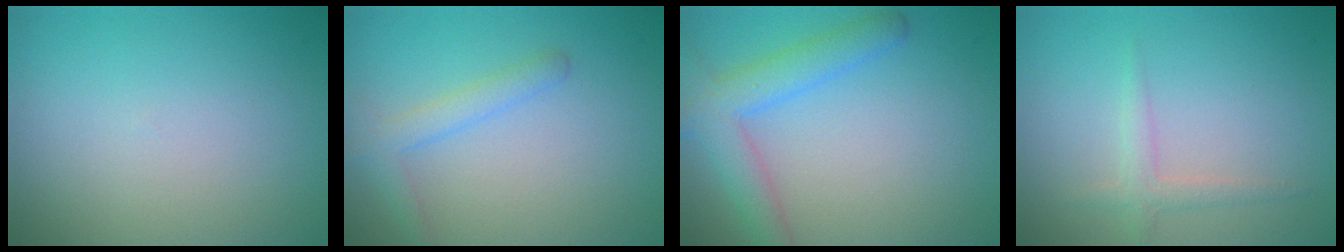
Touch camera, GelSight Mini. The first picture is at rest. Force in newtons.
{"total": 2.0, "press": 2.0, "slide": 0.2}
{"total": 4.4, "press": 4.4, "slide": 0.2}
{"total": 1.5, "press": 1.5, "slide": 0.0}